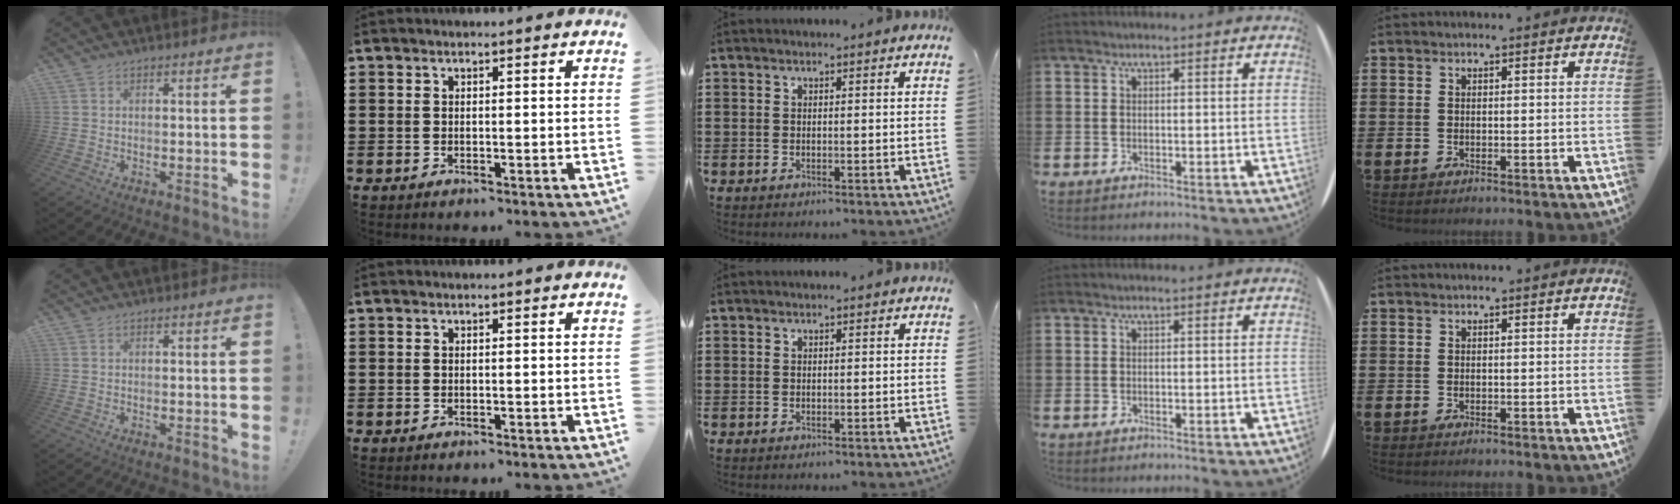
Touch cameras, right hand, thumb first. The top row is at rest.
{}